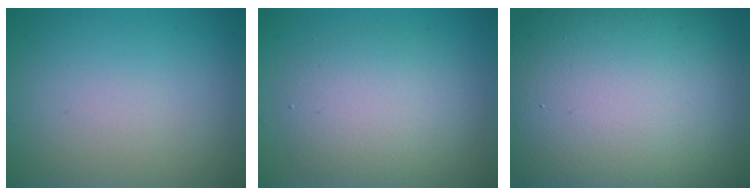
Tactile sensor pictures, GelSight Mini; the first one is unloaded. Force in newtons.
{"total": 5.5, "press": 5.5, "slide": 0.4}
{"total": 21.4, "press": 21.4, "slide": 0.5}